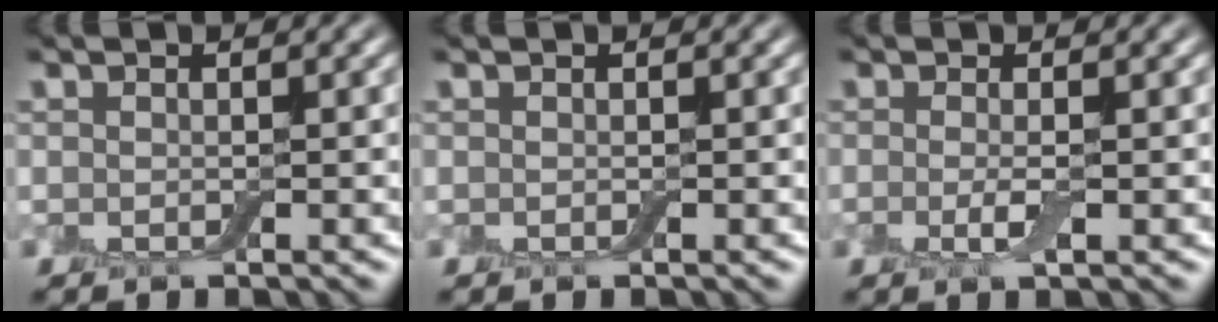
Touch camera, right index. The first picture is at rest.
{"total": 0.0}
{"total": 1.4, "force": [-0.6, 0.2, 1.2], "torque": [-0.026, -0.006, -0.010]}